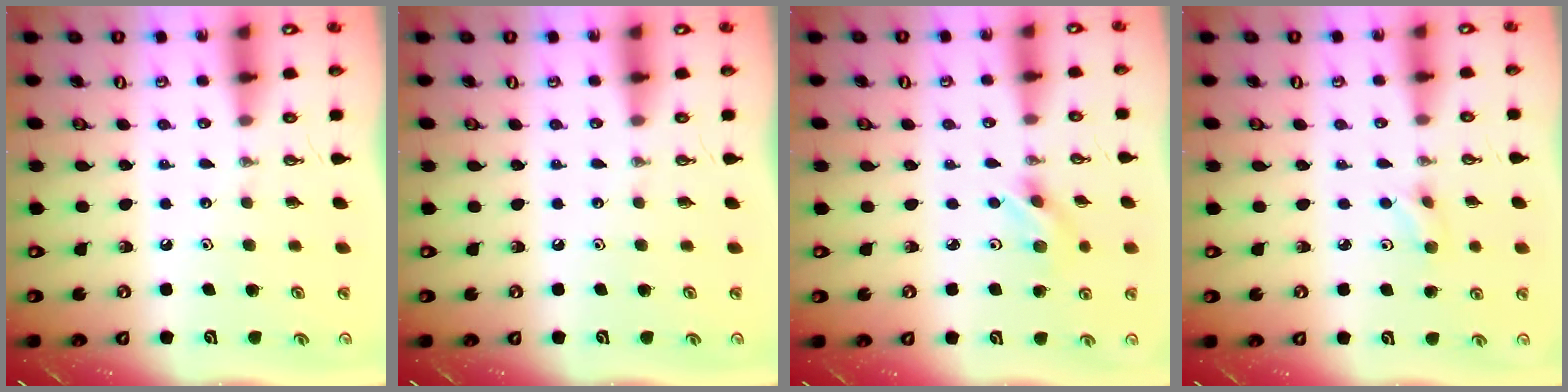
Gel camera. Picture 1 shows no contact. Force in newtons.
{"total": 0.0}
{"total": 2.7, "press": 2.7, "slide": 0.3}
{"total": 3.6, "press": 3.5, "slide": 0.7}